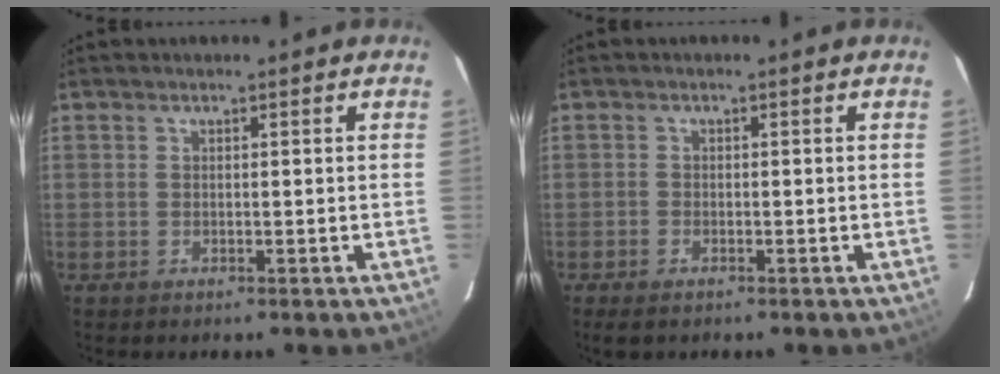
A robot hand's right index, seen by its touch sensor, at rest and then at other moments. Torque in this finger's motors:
{"motor_torque": [0.30, -0.01, 0.00, 0.01]}